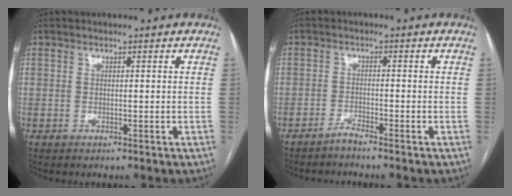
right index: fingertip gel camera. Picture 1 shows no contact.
{"total": 1.8, "force": [-1.7, -0.3, 0.4], "torque": [-0.009, -0.003, -0.035]}